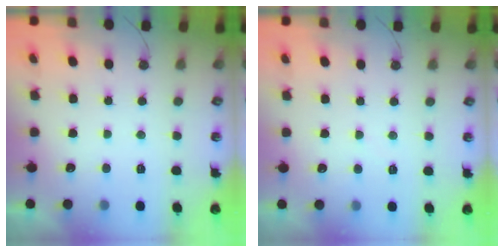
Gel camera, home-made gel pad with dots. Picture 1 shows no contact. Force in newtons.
{"total": 3.4, "press": 3.3, "slide": 0.5}